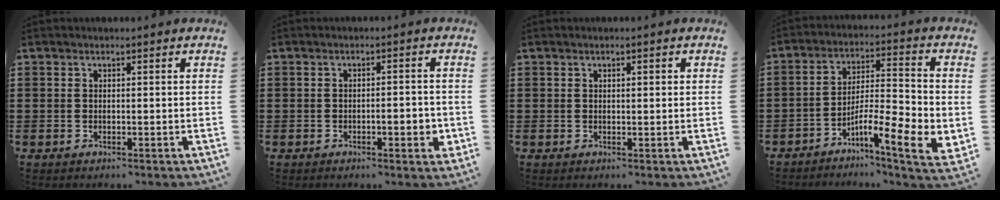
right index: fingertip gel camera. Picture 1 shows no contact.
{"total": 3.3, "force": [-1.1, 0.8, 3.1], "torque": [-0.042, 0.001, -0.021]}
{"total": 0.8, "force": [0.2, 0.2, 0.7], "torque": [-0.014, 0.002, 0.004]}
{"total": 9.0, "force": [-4.5, 1.7, 7.6], "torque": [-0.126, -0.007, -0.079]}